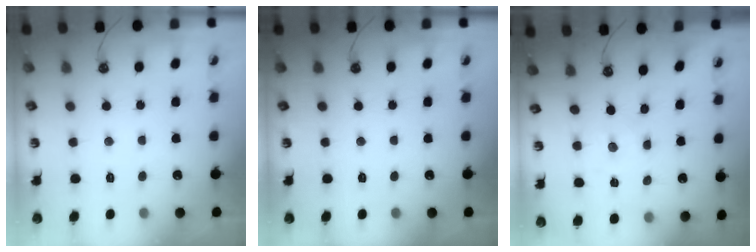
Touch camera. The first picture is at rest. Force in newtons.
{"total": 0.0}
{"total": 0.0}